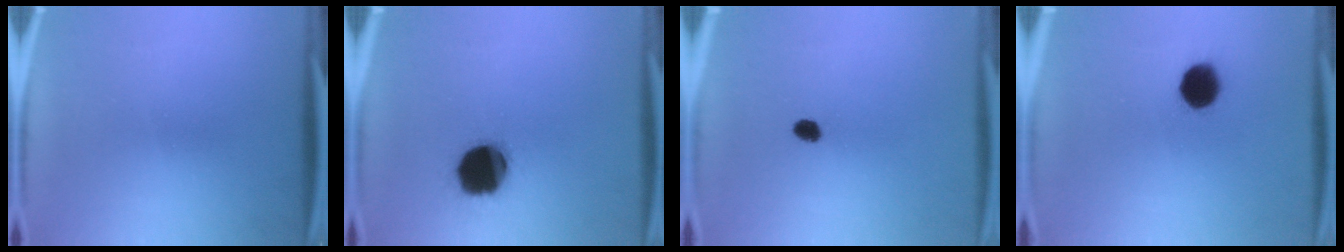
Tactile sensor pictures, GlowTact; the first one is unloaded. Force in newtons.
{"total": 17.9}
{"total": 2.3}
{"total": 7.2}